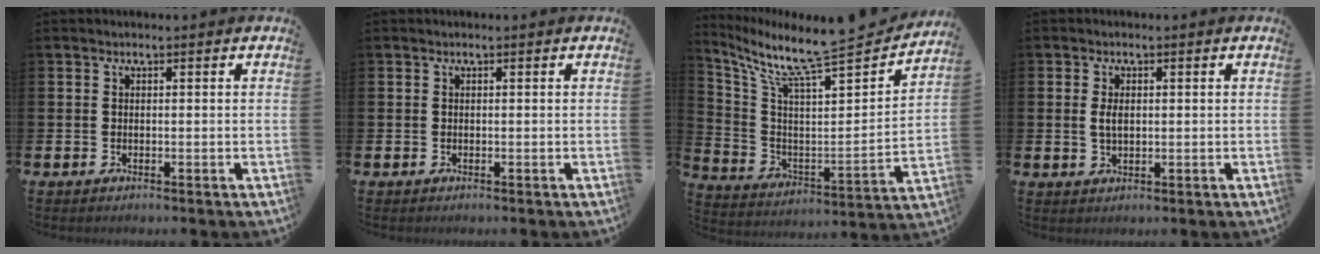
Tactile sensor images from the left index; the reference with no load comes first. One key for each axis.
{"total": 0.0}
{"total": 10.8, "fx": 9.4, "fy": 1.4, "fz": 5.1, "tx": -0.126, "ty": -0.081, "tz": 0.144}
{"total": 2.2, "fx": 0.5, "fy": 1.2, "fz": 1.8, "tx": -0.027, "ty": 0.001, "tz": 0.005}